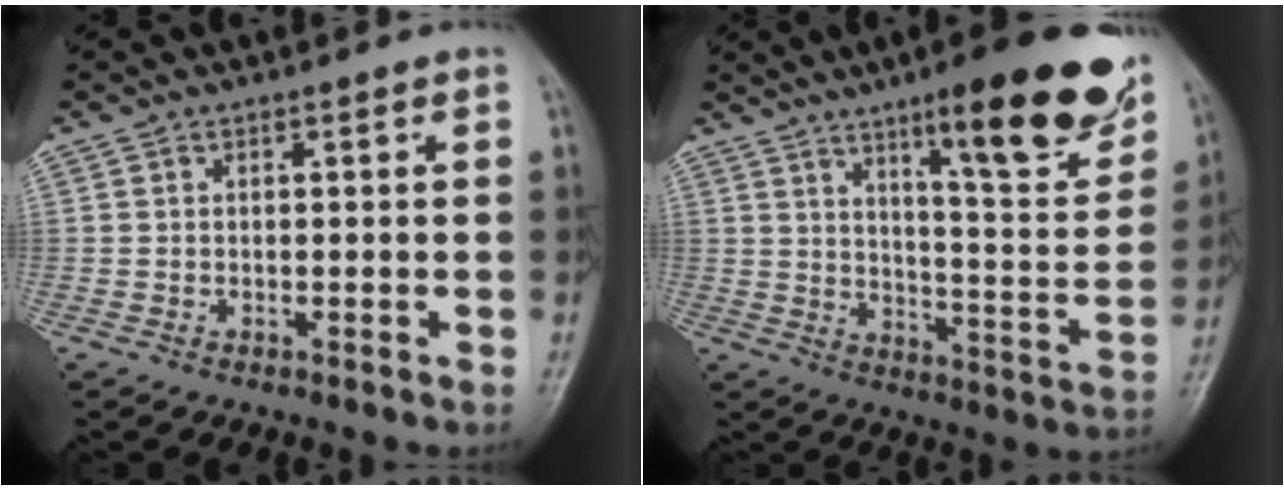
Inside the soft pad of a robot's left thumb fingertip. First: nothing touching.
{"total": 21.0, "force": [12.6, 4.5, 16.2], "torque": [-0.183, -0.062, 0.183]}